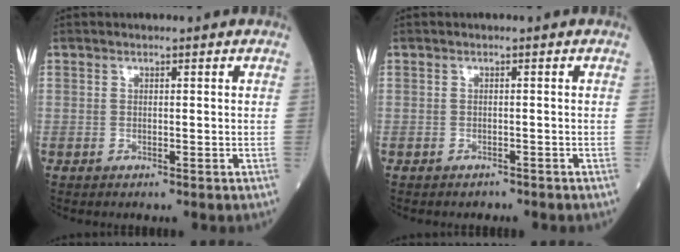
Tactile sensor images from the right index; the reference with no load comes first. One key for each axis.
{"total": 1.2, "fx": -1.1, "fy": 0.5, "fz": 0.0, "tx": -0.004, "ty": 0.001, "tz": -0.018}